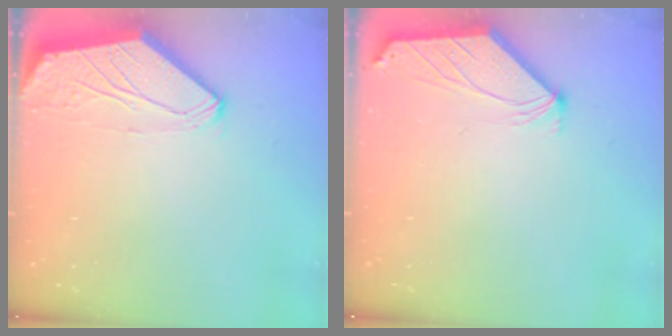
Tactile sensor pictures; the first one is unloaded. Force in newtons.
{"total": 1.0, "press": 1.0, "slide": 0.3}